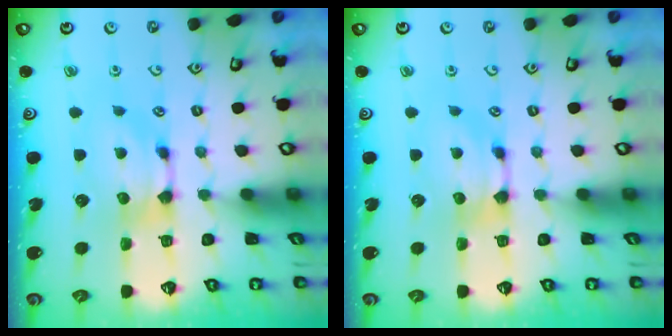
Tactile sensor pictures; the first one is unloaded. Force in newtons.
{"total": 0.0}